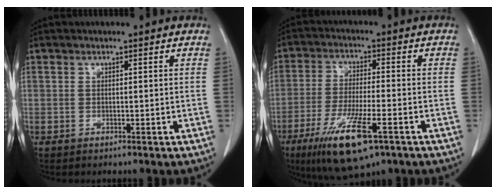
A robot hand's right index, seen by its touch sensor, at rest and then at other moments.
{"total": 12.8, "force": [-6.9, 2.5, 10.5], "torque": [-0.199, -0.028, -0.116]}